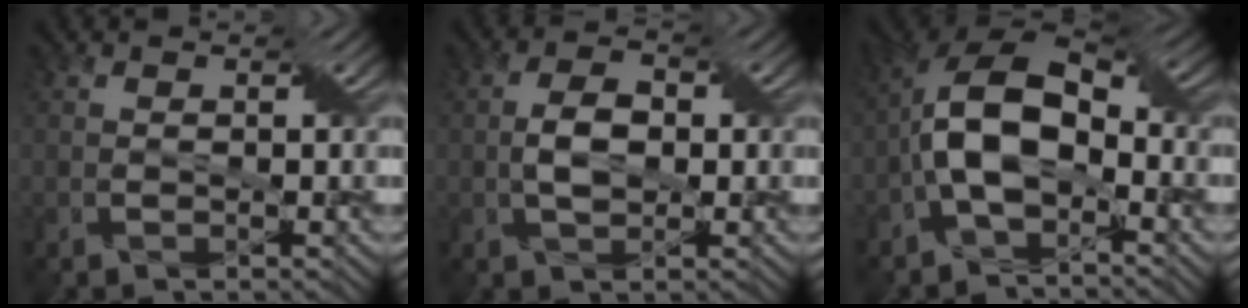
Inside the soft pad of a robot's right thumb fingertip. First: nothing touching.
{"total": 4.0, "force": [-0.2, 2.4, 3.1], "torque": [-0.068, 0.002, -0.004]}
{"total": 10.6, "force": [-2.1, 5.8, 8.6], "torque": [-0.178, 0.017, -0.052]}